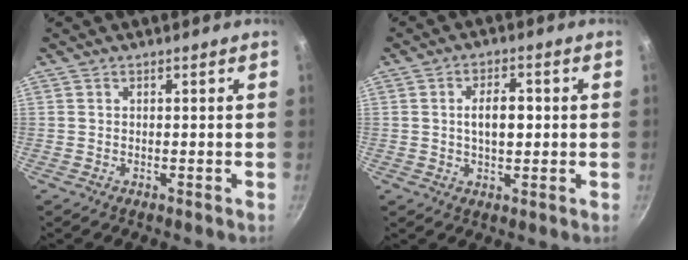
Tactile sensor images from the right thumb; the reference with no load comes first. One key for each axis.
{"total": 6.0, "fx": 0.3, "fy": 3.2, "fz": 5.1, "tx": -0.068, "ty": 0.009, "tz": 0.004}